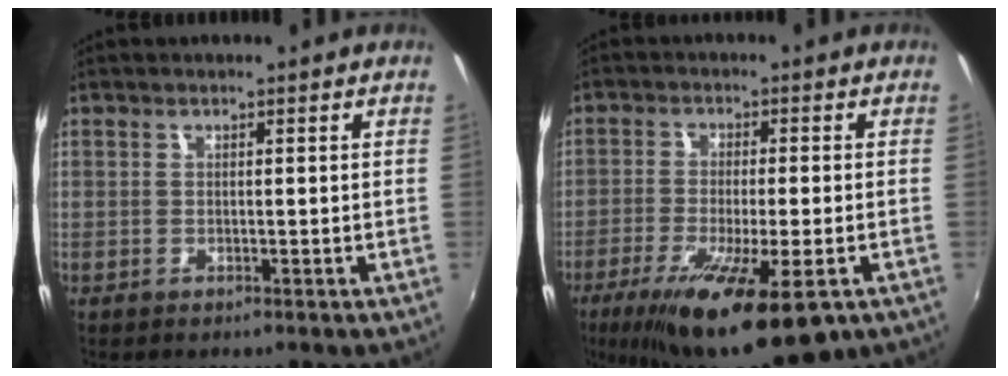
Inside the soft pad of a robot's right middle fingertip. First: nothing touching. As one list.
[{"total": 17.0, "force": [-10.0, 3.9, 13.2], "torque": [-0.250, -0.056, -0.163]}]